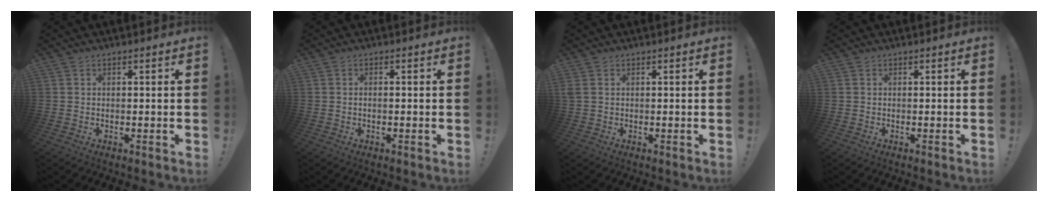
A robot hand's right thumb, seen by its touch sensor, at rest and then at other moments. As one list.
[{"total": 1.0, "force": [-0.5, 0.1, 0.8], "torque": [-0.014, 0.001, -0.009]}, {"total": 1.6, "force": [0.6, 1.0, 1.1], "torque": [-0.029, 0.006, 0.014]}, {"total": 0.0}]